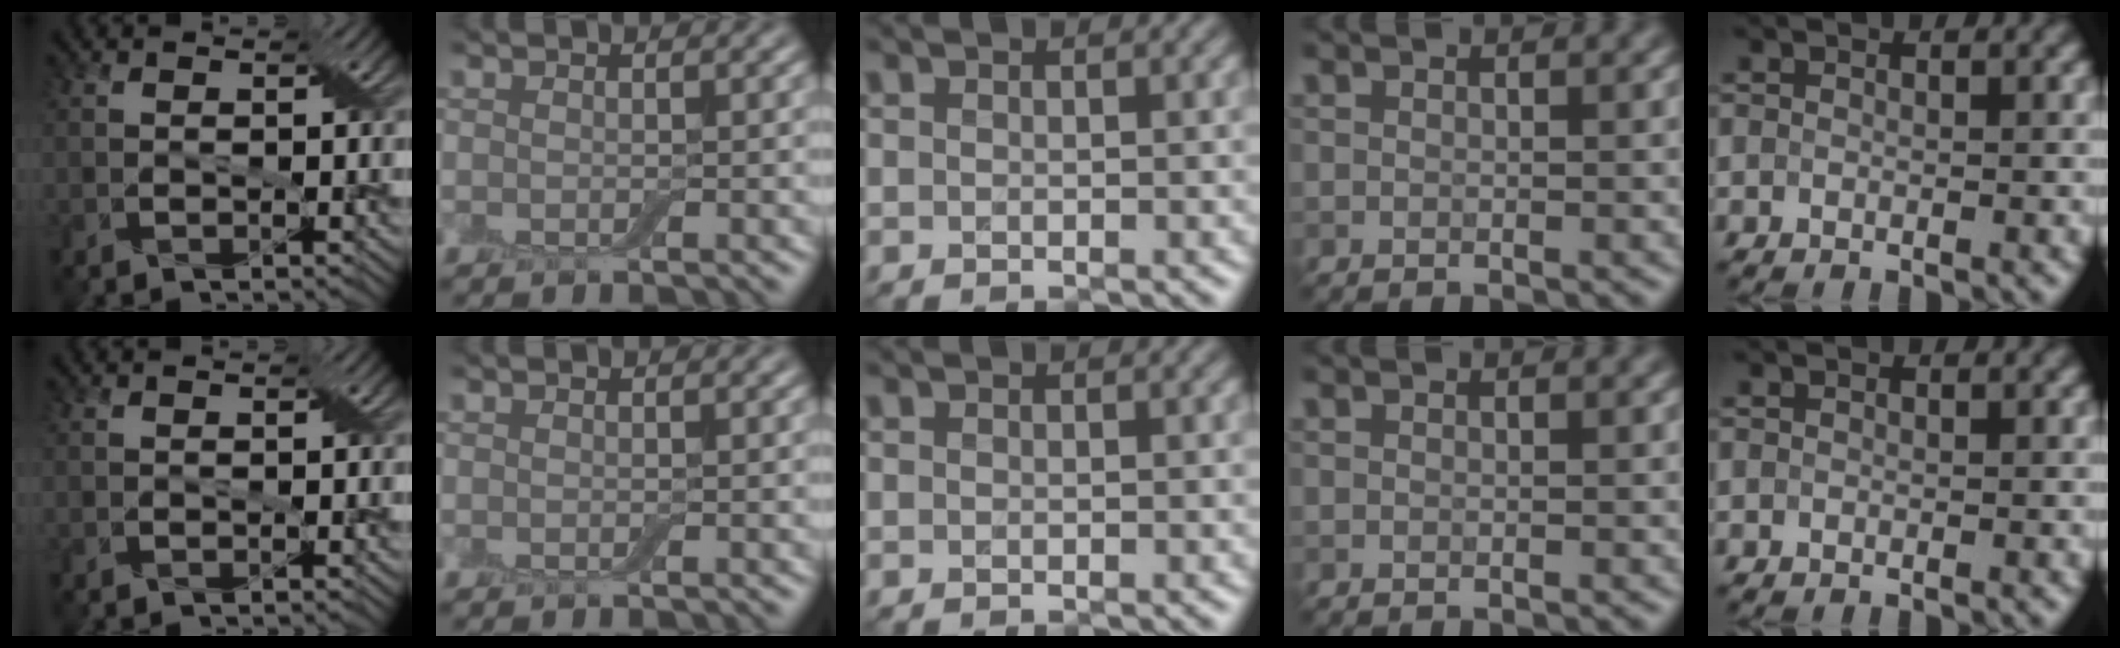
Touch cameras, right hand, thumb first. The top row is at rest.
{}